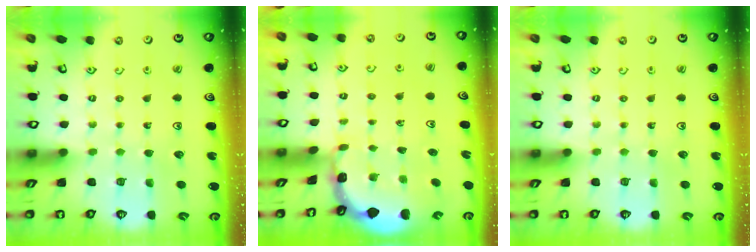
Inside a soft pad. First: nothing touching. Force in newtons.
{"total": 1.0, "press": 1.0, "slide": 0.0}
{"total": 0.0}